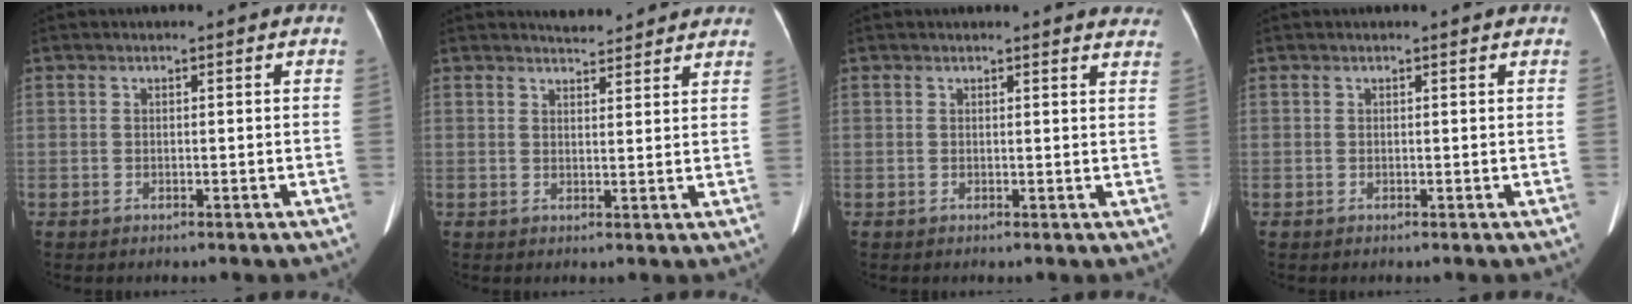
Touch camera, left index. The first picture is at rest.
{"total": 6.2, "force": [5.9, 1.4, 1.2], "torque": [-0.013, 0.010, 0.061]}
{"total": 7.9, "force": [7.7, 1.3, 1.3], "torque": [0.010, -0.018, 0.051]}
{"total": 1.5, "force": [1.5, 0.2, 0.3], "torque": [-0.013, 0.005, 0.010]}